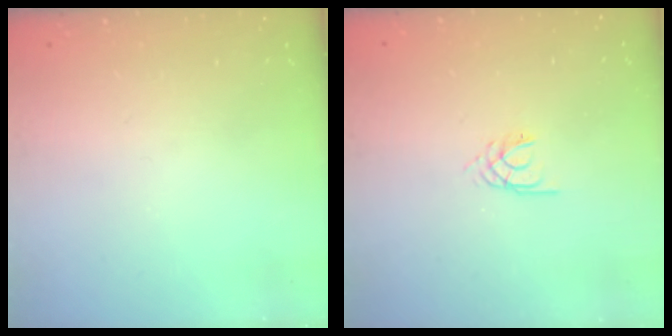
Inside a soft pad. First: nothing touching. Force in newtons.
{"total": 2.1, "press": 2.0, "slide": 0.4}